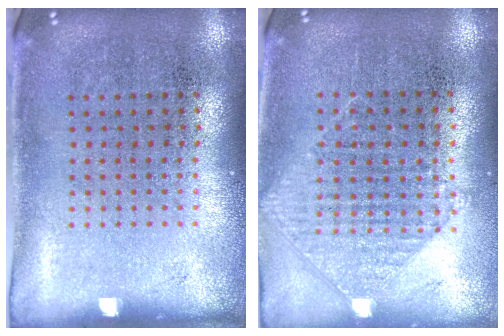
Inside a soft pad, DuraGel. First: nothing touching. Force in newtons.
{"total": 0.8, "press": 0.7, "slide": 0.2}